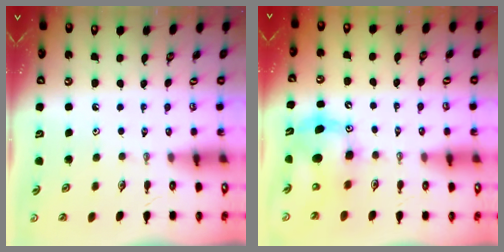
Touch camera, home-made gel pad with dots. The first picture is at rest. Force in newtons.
{"total": 11.1, "press": 10.9, "slide": 2.2}